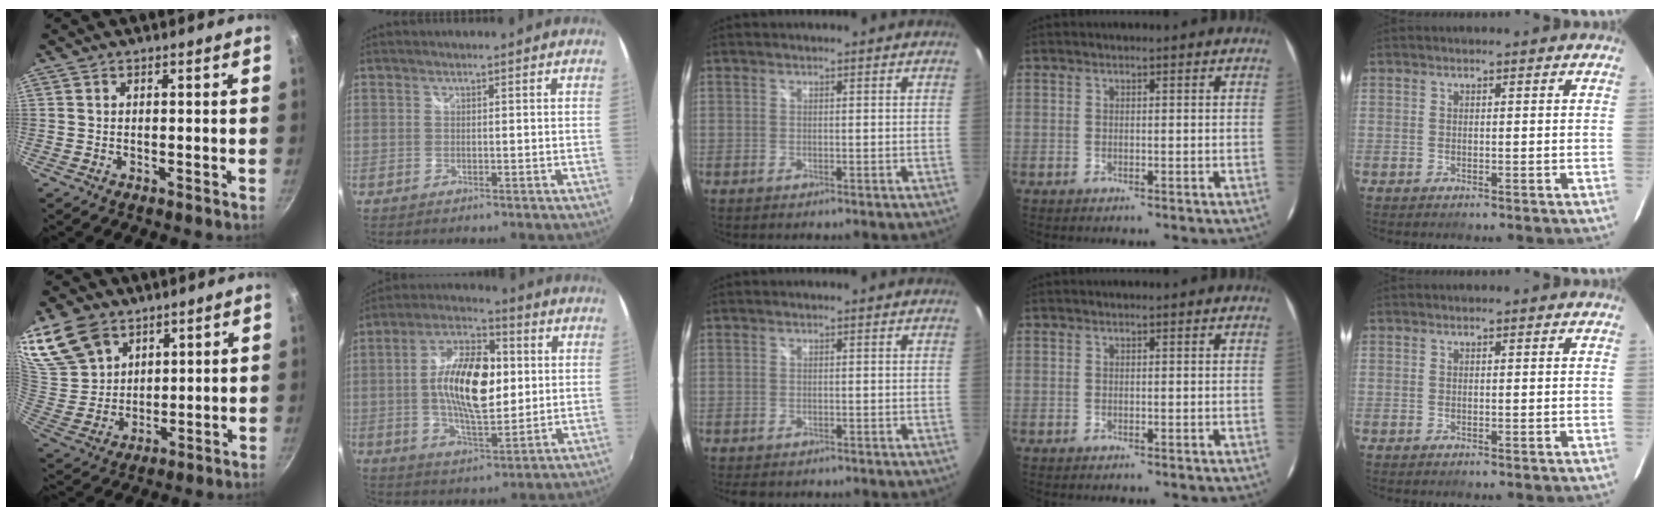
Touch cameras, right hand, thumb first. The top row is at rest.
{"thumb": {"total": 15.1, "force": [9.0, 10.3, 6.4], "torque": [-0.111, -0.031, 0.190]}, "index": {"total": 15.9, "force": [1.0, 7.0, 14.2], "torque": [-0.265, 0.010, 0.014]}, "middle": {"total": 1.5, "force": [-1.1, 0.8, 0.6], "torque": [-0.015, -0.005, -0.014]}}